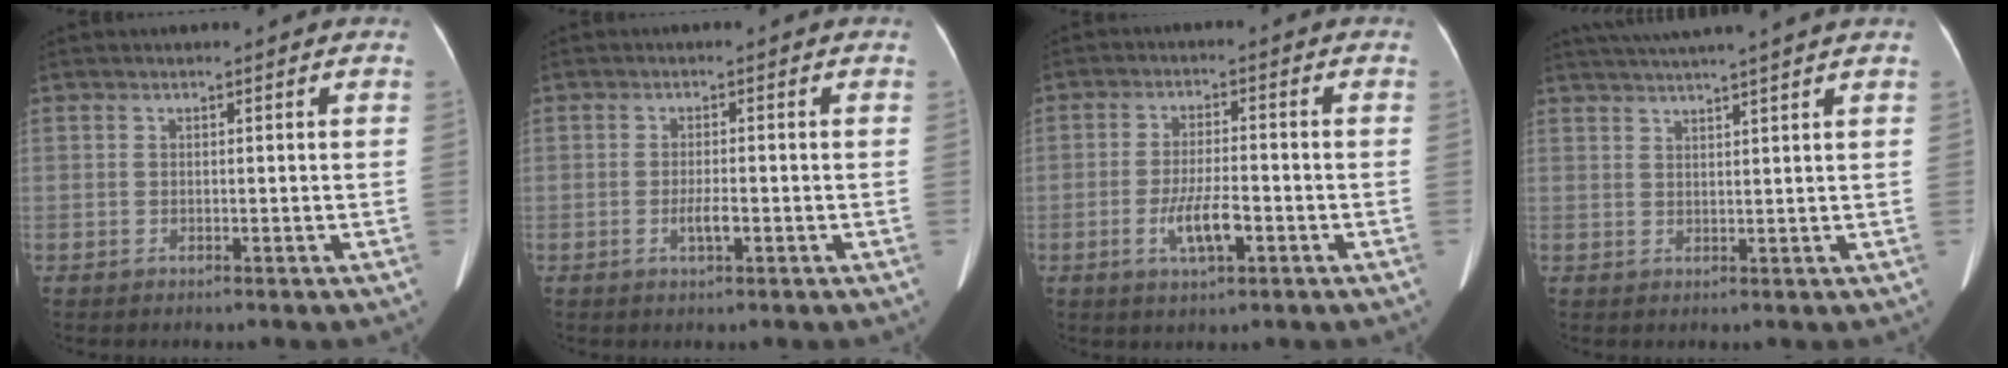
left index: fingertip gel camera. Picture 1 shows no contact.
{"total": 2.3, "force": [-0.9, 0.4, 2.0], "torque": [-0.042, -0.003, -0.015]}
{"total": 5.8, "force": [-2.2, 1.3, 5.2], "torque": [-0.103, -0.006, -0.038]}
{"total": 9.2, "force": [7.9, -1.6, 4.4], "torque": [-0.074, 0.021, 0.109]}